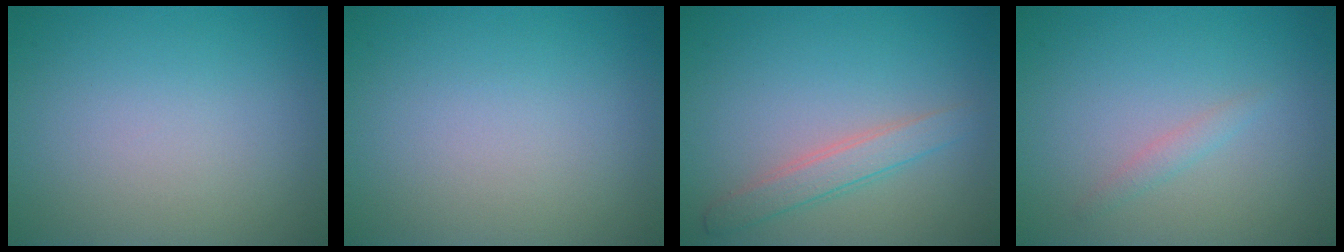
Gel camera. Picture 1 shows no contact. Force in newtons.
{"total": 0.0}
{"total": 2.3, "press": 2.3, "slide": 0.1}
{"total": 0.9, "press": 0.8, "slide": 0.0}